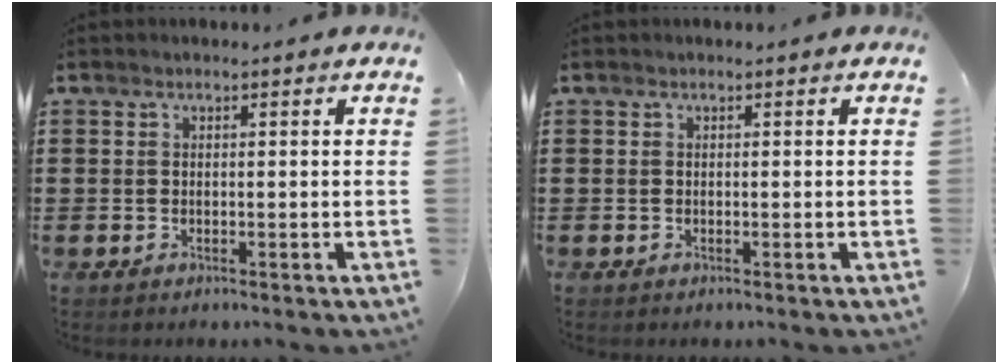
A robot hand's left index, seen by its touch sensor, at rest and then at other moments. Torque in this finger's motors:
{"motor_torque": [-0.02, 0.01, 0.00, 0.00]}